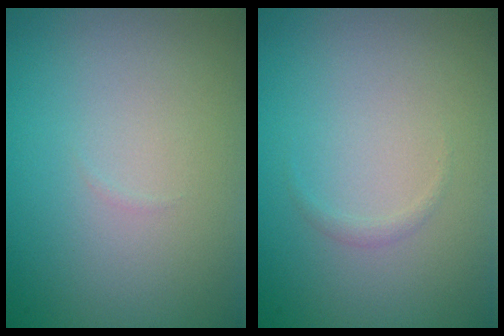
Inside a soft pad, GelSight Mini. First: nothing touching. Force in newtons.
{"total": 0.6, "press": 0.6, "slide": 0.0}